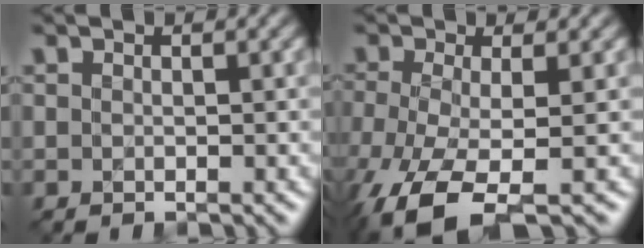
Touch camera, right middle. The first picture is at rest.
{"total": 7.3, "force": [-3.5, 2.5, 6.0], "torque": [-0.135, -0.016, -0.072]}